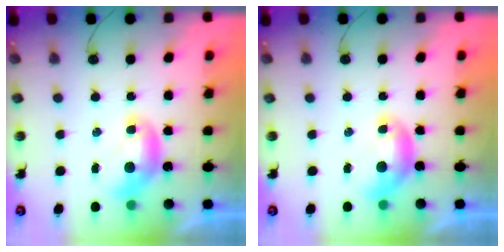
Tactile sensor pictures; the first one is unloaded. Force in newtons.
{"total": 0.0}